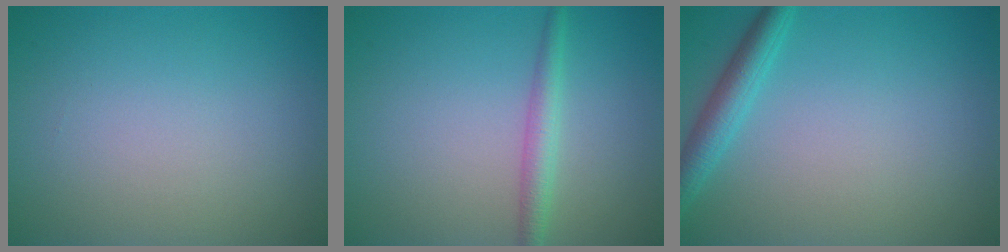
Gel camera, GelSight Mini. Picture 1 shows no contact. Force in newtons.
{"total": 2.1, "press": 2.1, "slide": 0.1}
{"total": 2.7, "press": 2.7, "slide": 0.1}